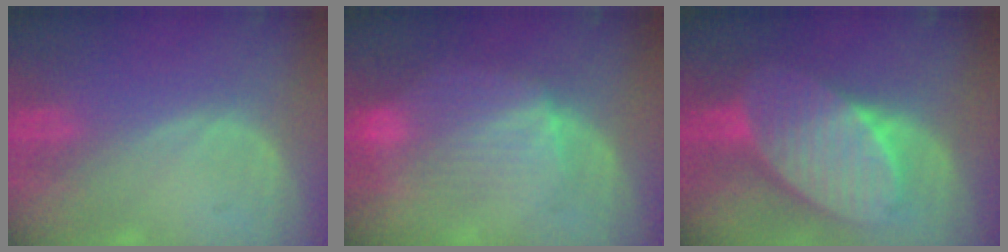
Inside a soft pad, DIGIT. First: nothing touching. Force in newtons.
{"total": 8.9, "press": 8.0, "slide": 3.9}
{"total": 10.6, "press": 10.6, "slide": 0.7}